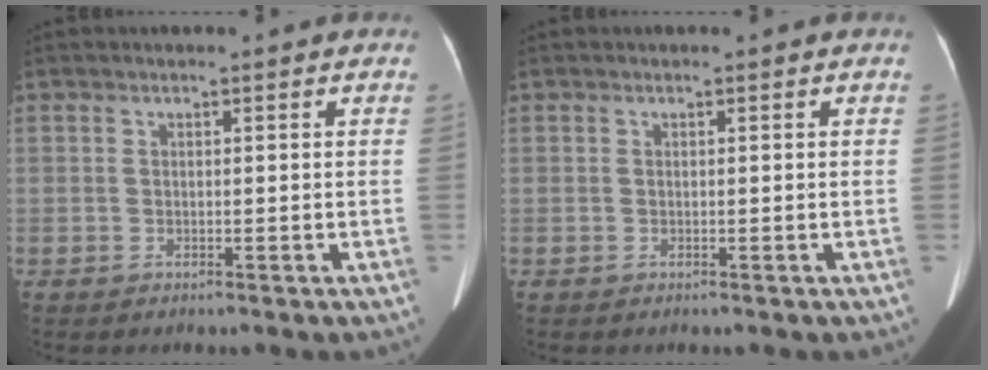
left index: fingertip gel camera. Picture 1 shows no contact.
{"total": 0.0}